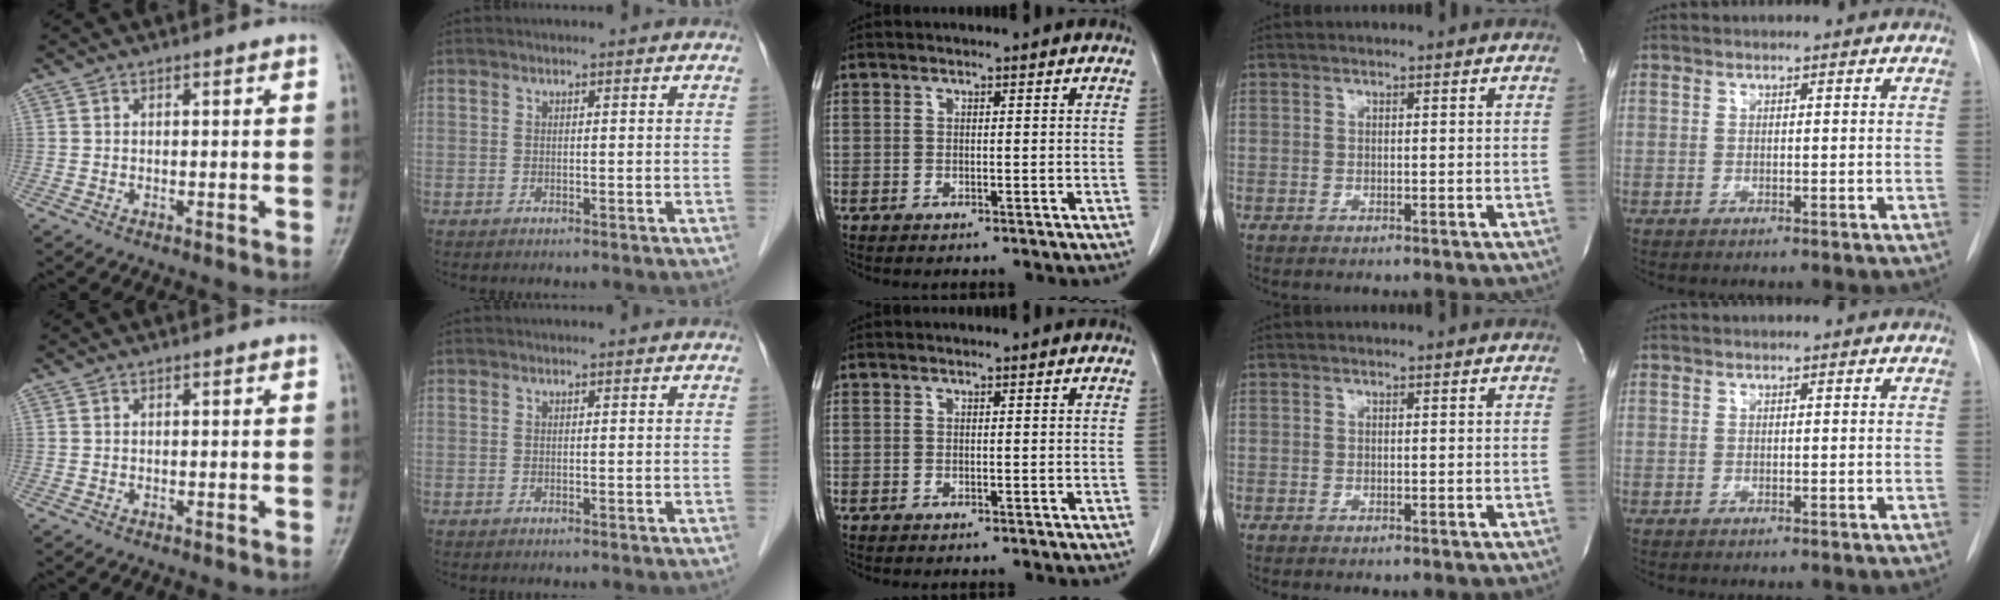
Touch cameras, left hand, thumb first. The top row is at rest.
{}